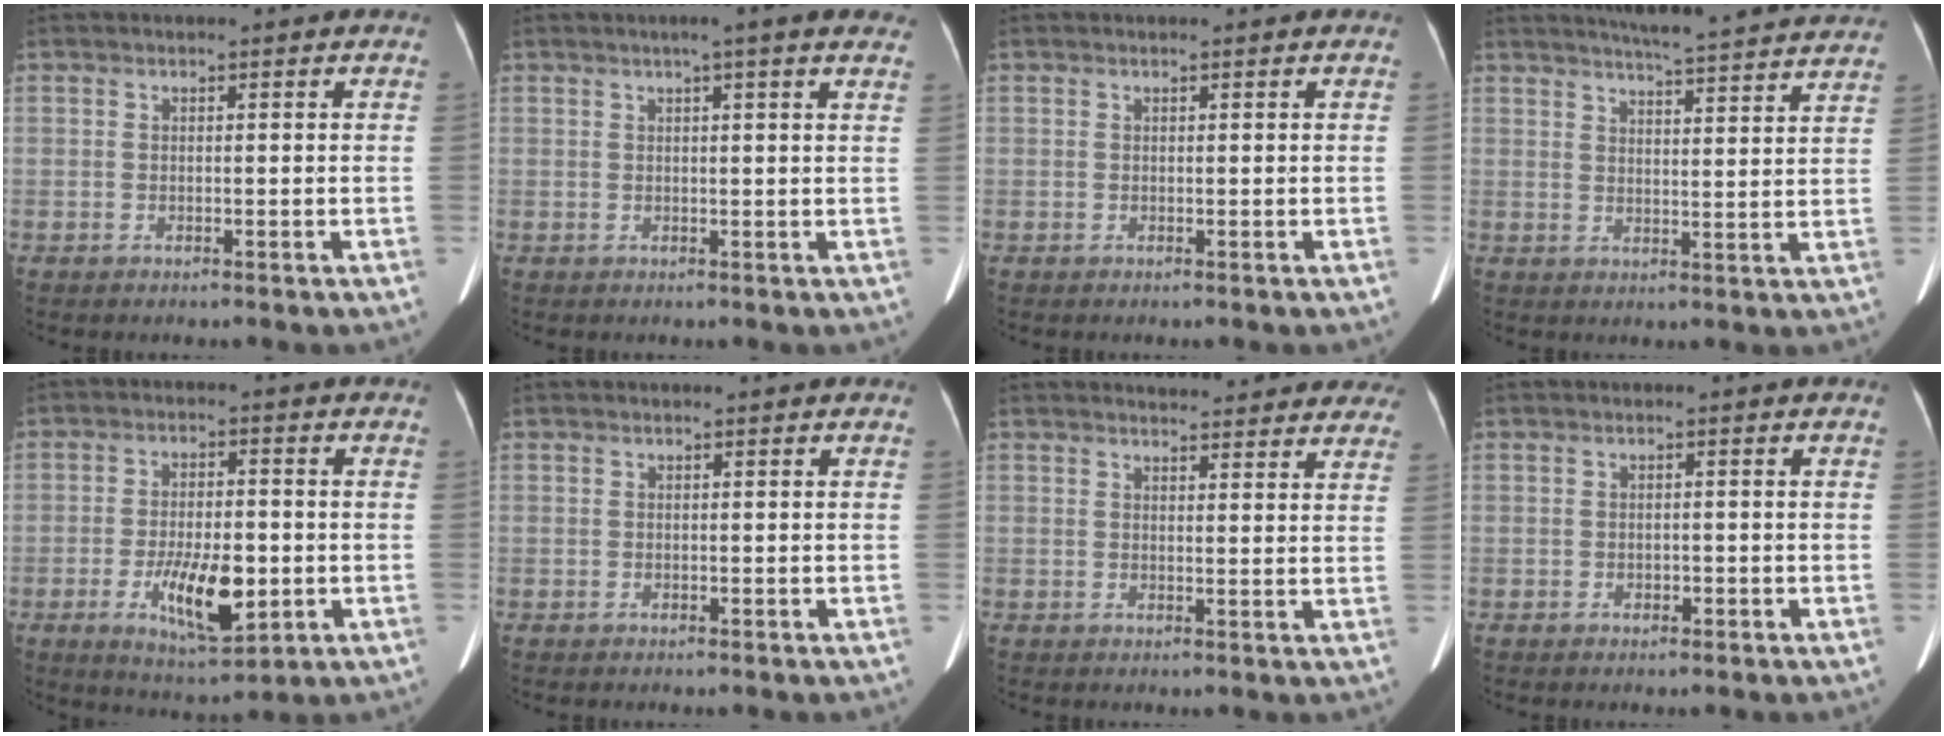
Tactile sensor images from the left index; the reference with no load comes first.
{"total": 6.8, "force": [5.0, 0.3, 4.6], "torque": [-0.053, 0.020, 0.048]}
{"total": 0.0}
{"total": 20.4, "force": [19.0, 0.5, 7.4], "torque": [-0.109, -0.021, 0.230]}
{"total": 9.9, "force": [-2.7, 3.4, 8.9], "torque": [-0.162, -0.013, -0.037]}
{"total": 0.0}
{"total": 13.8, "force": [13.0, 3.2, 3.7], "torque": [-0.017, -0.002, 0.129]}
{"total": 1.0, "force": [-0.6, 0.6, 0.5], "torque": [-0.010, 0.000, -0.005]}